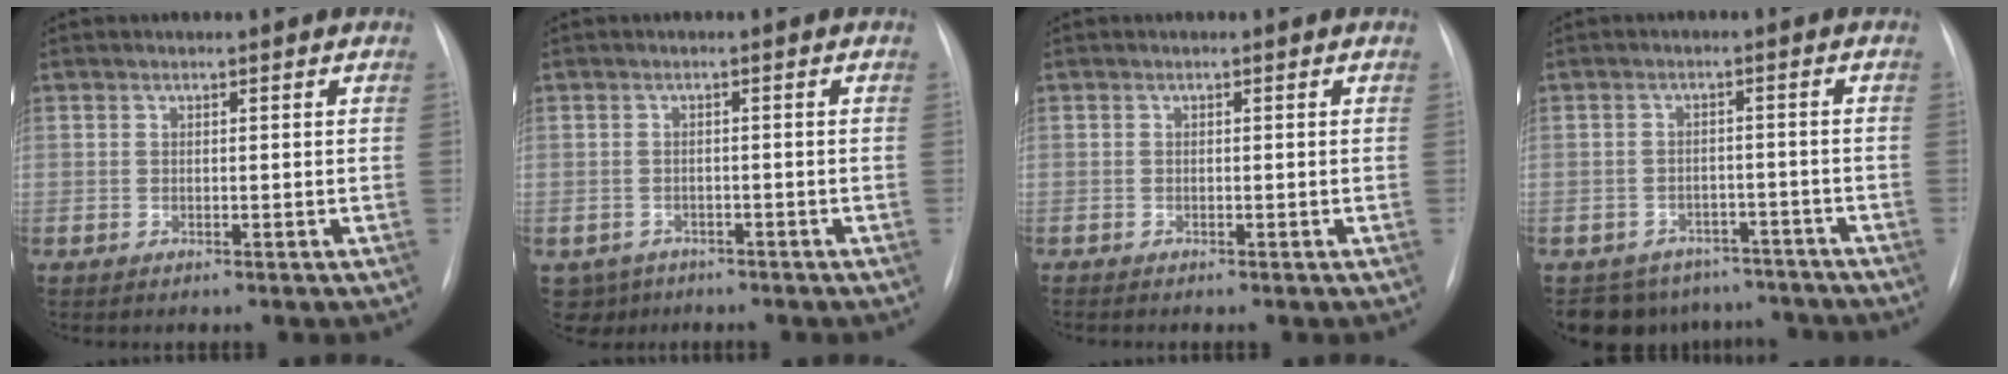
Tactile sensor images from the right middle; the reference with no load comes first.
{"total": 4.2, "force": [-2.9, 3.0, 0.1], "torque": [0.003, 0.004, -0.043]}
{"total": 0.7, "force": [-0.6, 0.2, 0.3], "torque": [-0.005, 0.000, -0.010]}
{"total": 9.8, "force": [-8.2, 5.2, 0.6], "torque": [-0.002, 0.018, -0.099]}